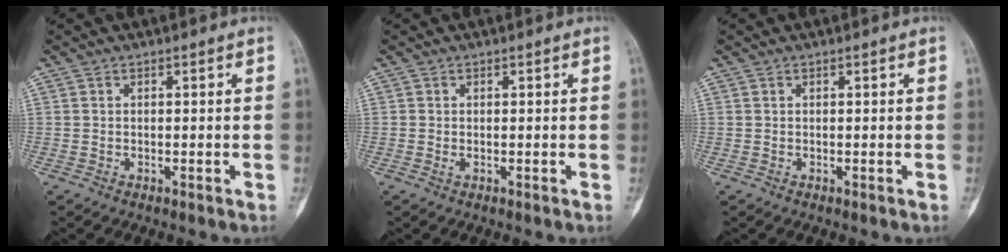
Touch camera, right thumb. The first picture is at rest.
{"total": 0.5, "force": [-0.1, 0.3, 0.4], "torque": [-0.012, -0.001, -0.002]}
{"total": 0.0}